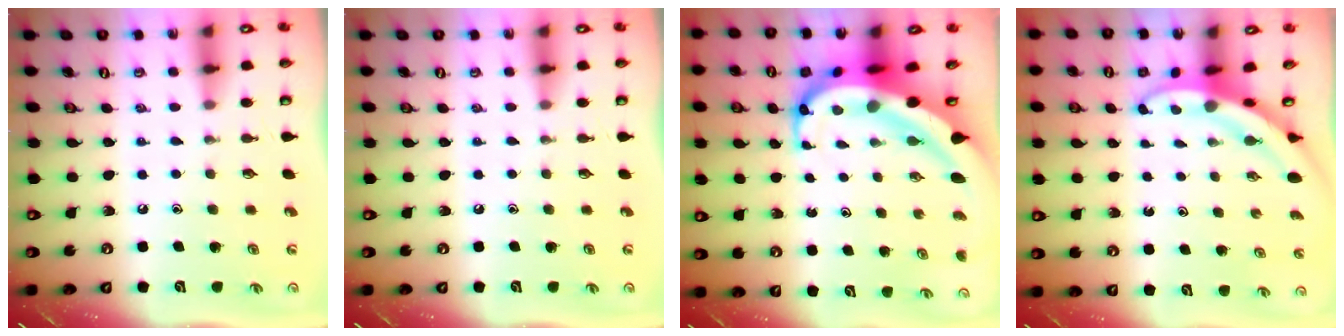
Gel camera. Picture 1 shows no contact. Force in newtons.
{"total": 0.0}
{"total": 13.6, "press": 13.4, "slide": 2.4}
{"total": 3.1, "press": 3.1, "slide": 0.3}